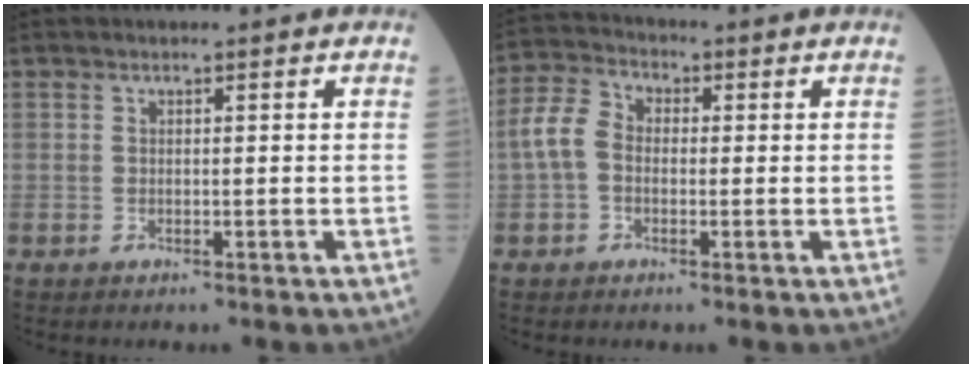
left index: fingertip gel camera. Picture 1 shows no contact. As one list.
[{"total": 5.8, "force": [-0.6, 4.1, 4.0], "torque": [-0.106, 0.025, -0.021]}]